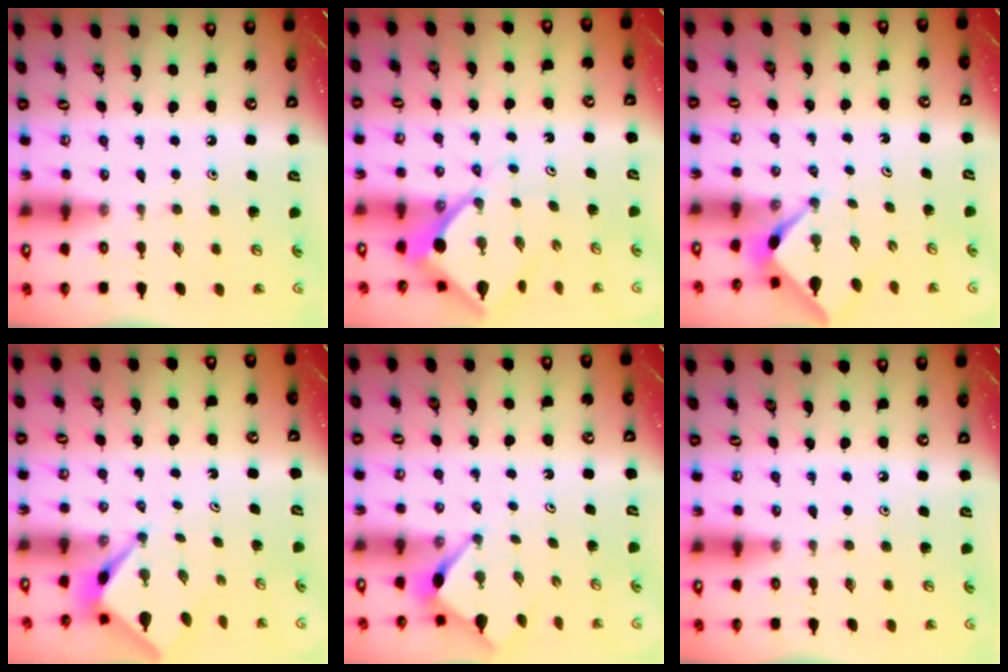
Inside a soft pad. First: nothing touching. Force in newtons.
{"total": 7.5, "press": 7.5, "slide": 0.8}
{"total": 2.8, "press": 2.8, "slide": 0.4}
{"total": 2.6, "press": 2.6, "slide": 0.1}
{"total": 3.5, "press": 3.5, "slide": 0.3}
{"total": 0.0}